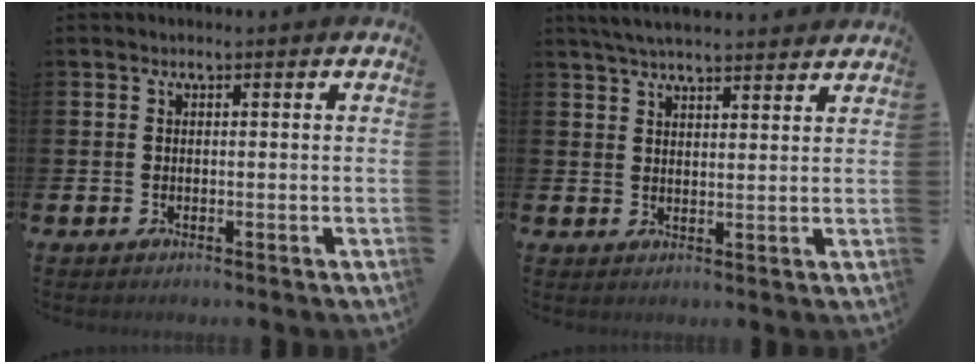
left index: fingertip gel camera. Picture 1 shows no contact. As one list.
[{"total": 4.7, "force": [4.6, 0.5, 1.2], "torque": [-0.034, -0.013, 0.084]}]